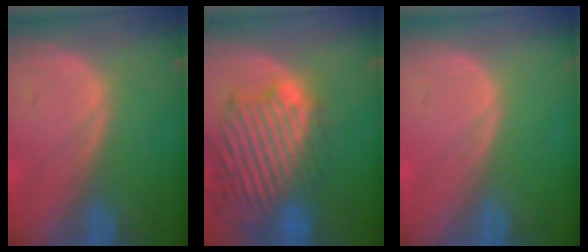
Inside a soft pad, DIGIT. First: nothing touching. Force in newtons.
{"total": 13.8, "press": 11.7, "slide": 7.3}
{"total": 0.0}